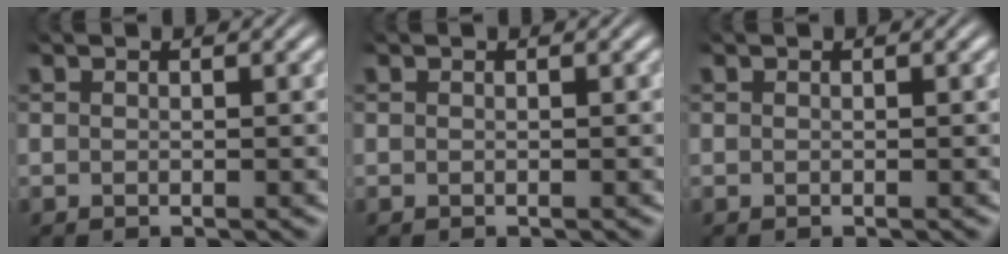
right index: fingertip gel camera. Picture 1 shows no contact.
{"total": 0.0}
{"total": 0.0}